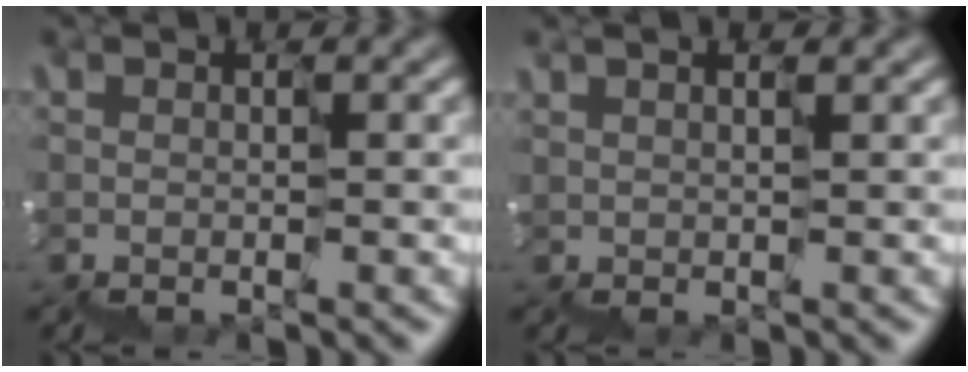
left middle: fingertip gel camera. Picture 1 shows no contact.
{"total": 1.7, "force": [1.1, 0.9, 1.0], "torque": [-0.014, 0.014, 0.022]}